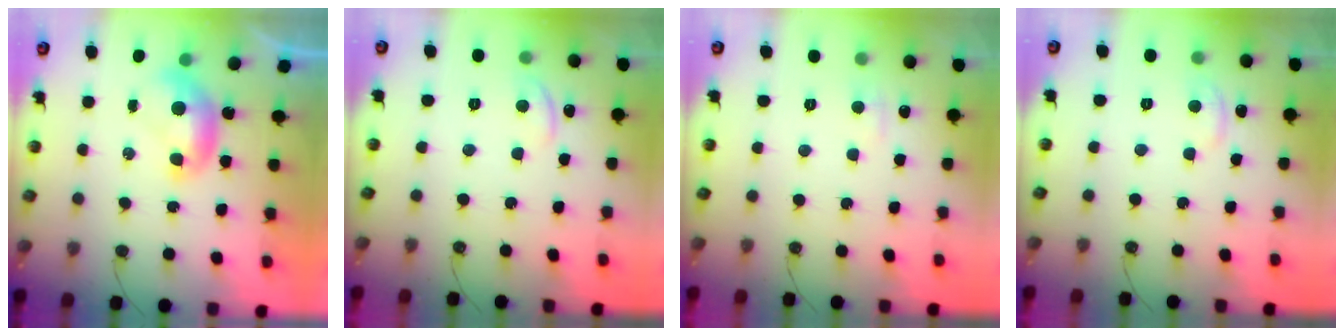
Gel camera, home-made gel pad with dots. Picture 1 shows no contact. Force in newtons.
{"total": 0.5, "press": 0.0, "slide": 0.5}
{"total": 1.6, "press": 1.6, "slide": 0.4}
{"total": 3.2, "press": 3.1, "slide": 0.5}